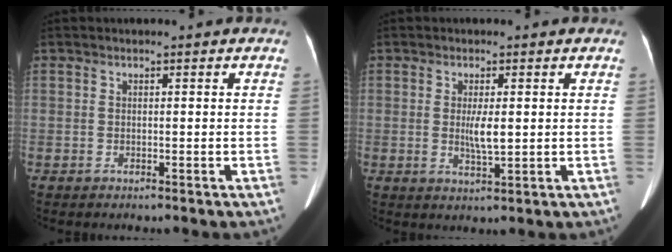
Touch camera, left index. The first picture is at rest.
{"total": 3.0, "force": [-0.2, 0.6, 3.0], "torque": [-0.055, -0.022, -0.004]}